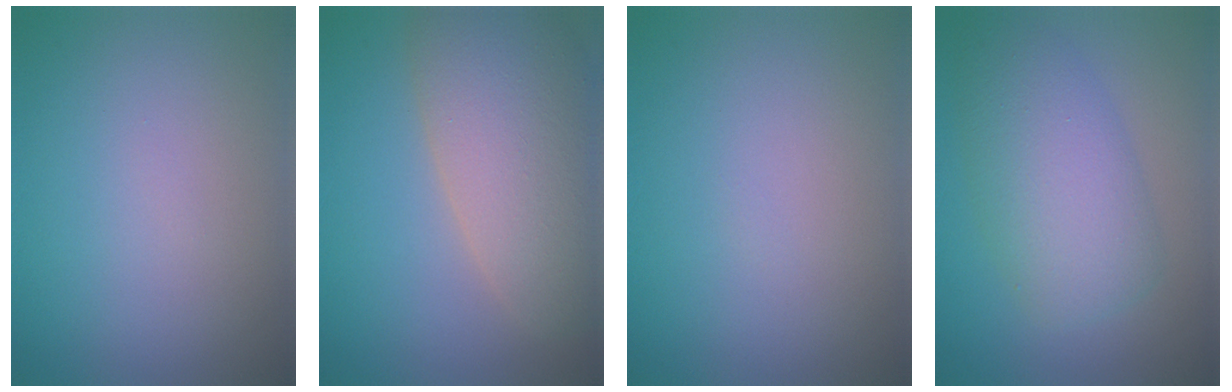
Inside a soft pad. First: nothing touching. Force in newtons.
{"total": 10.4, "press": 10.4, "slide": 1.0}
{"total": 0.0}
{"total": 6.7, "press": 6.7, "slide": 0.2}